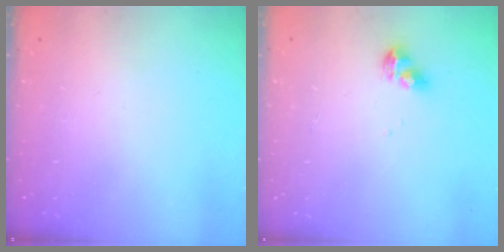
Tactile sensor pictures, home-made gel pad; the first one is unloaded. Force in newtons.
{"total": 7.4, "press": 7.4, "slide": 0.9}